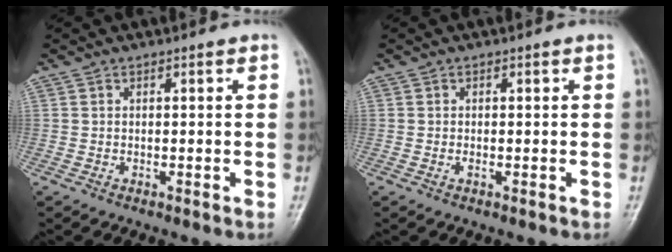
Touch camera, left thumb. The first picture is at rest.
{"total": 0.8, "force": [-0.2, 0.5, 0.6], "torque": [-0.011, 0.001, -0.006]}